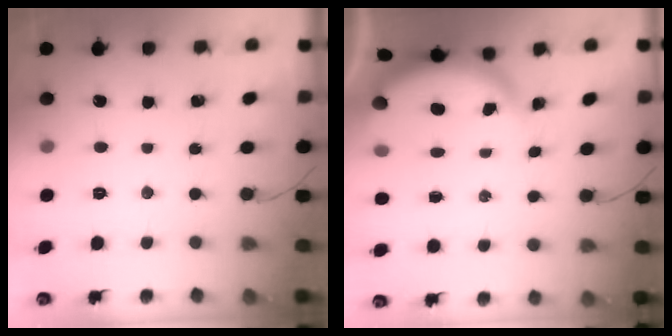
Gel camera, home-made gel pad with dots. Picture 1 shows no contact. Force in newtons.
{"total": 4.0, "press": 3.8, "slide": 1.0}